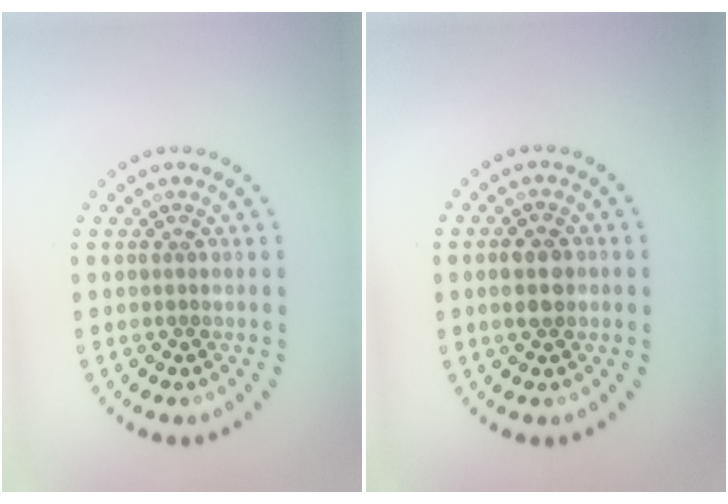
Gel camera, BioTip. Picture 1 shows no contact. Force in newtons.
{"total": 2.5, "press": 2.4, "slide": 0.2}